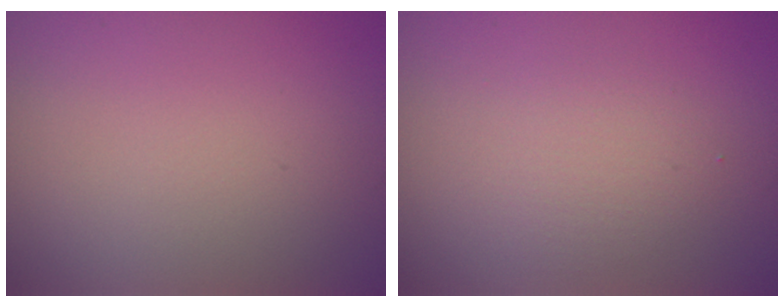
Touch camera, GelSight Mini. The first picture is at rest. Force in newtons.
{"total": 1.9, "press": 1.9, "slide": 0.0}